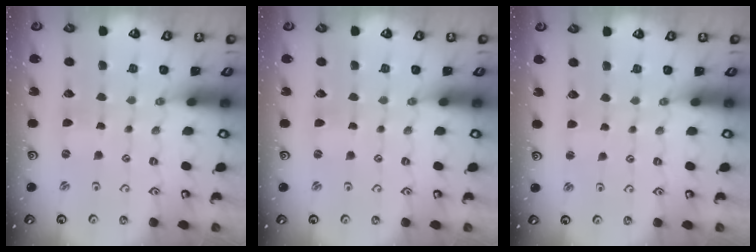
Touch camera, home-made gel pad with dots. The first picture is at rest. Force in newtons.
{"total": 0.0}
{"total": 2.2, "press": 2.2, "slide": 0.3}